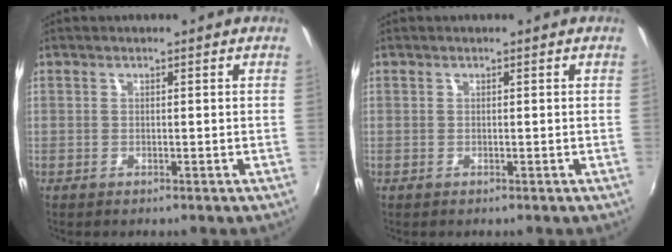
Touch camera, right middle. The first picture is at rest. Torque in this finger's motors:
{"motor_torque": [0.12, -0.12, 0.00, 0.00]}